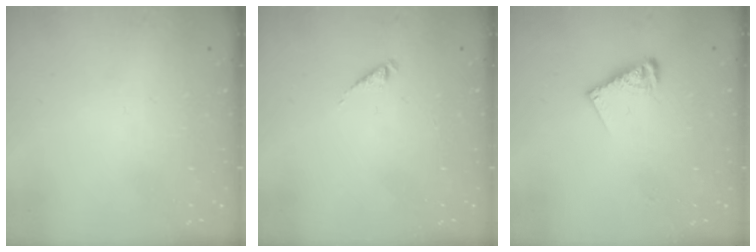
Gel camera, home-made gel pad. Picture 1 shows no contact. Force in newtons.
{"total": 2.3, "press": 2.3, "slide": 0.4}
{"total": 7.3, "press": 7.3, "slide": 0.0}